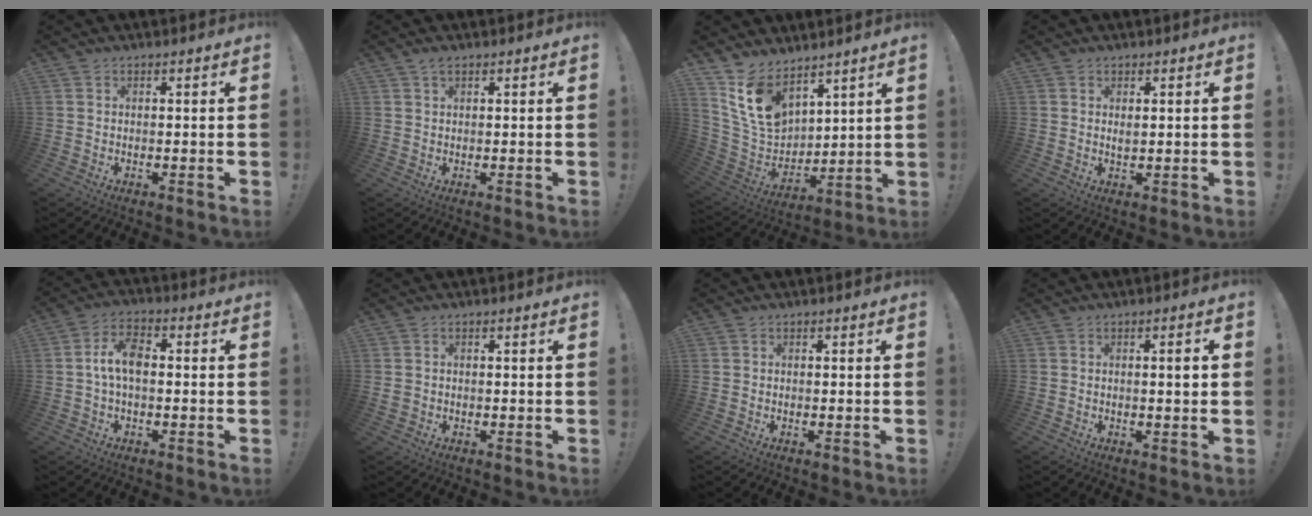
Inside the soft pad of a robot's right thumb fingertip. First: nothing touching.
{"total": 1.7, "force": [1.1, 0.8, 1.1], "torque": [-0.024, 0.000, 0.019]}
{"total": 14.9, "force": [9.5, 9.2, 6.7], "torque": [-0.134, -0.054, 0.192]}
{"total": 1.4, "force": [0.9, 0.6, 0.9], "torque": [-0.005, -0.005, 0.013]}
{"total": 8.0, "force": [0.1, 4.1, 6.9], "torque": [-0.128, 0.009, 0.002]}
{"total": 1.2, "force": [-0.1, 1.1, 0.5], "torque": [-0.009, 0.004, -0.001]}
{"total": 0.0}
{"total": 3.3, "force": [0.4, 0.2, 3.3], "torque": [-0.045, -0.005, 0.001]}